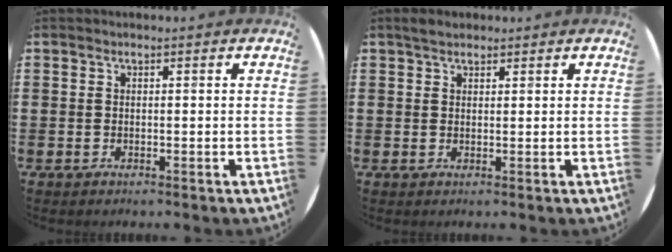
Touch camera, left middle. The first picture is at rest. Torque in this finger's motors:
{"motor_torque": [0.39, -0.36, 0.02, 0.03]}